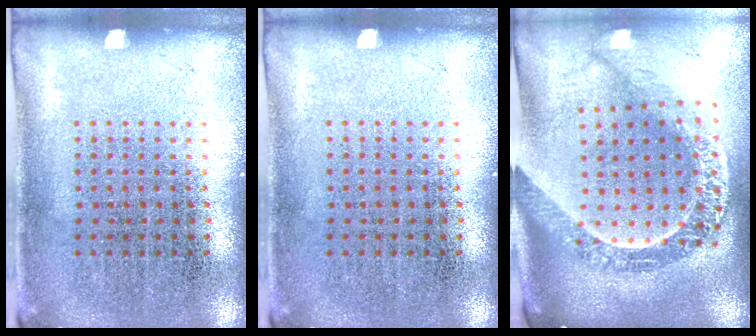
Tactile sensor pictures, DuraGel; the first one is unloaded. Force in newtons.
{"total": 0.0}
{"total": 2.7, "press": 2.2, "slide": 1.6}